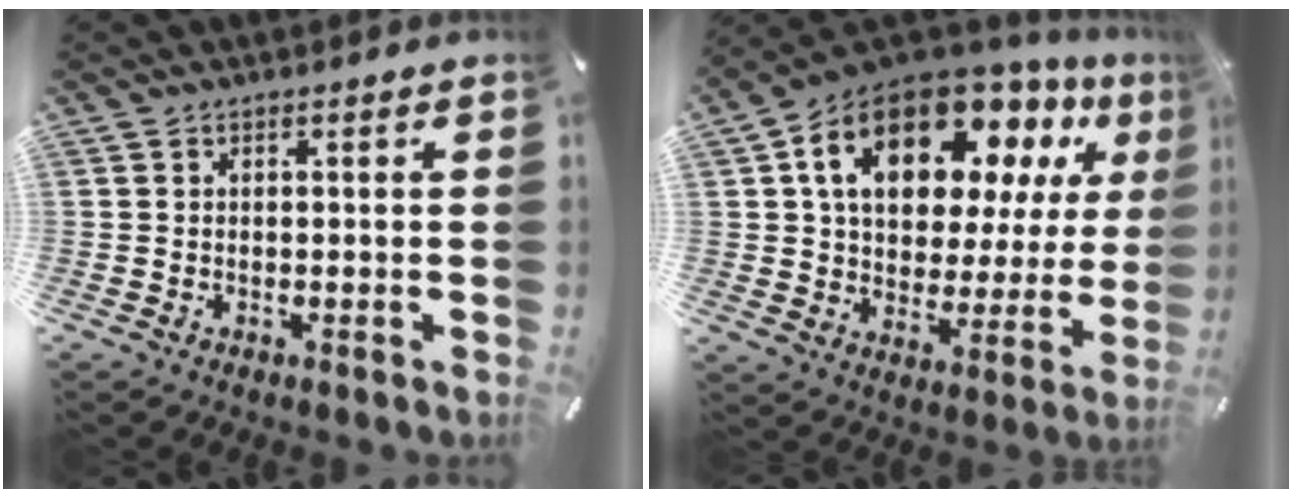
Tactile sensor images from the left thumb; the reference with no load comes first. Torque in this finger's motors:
{"motor_torque": [2.49, 2.51, 1.61, -1.16, 0.37]}